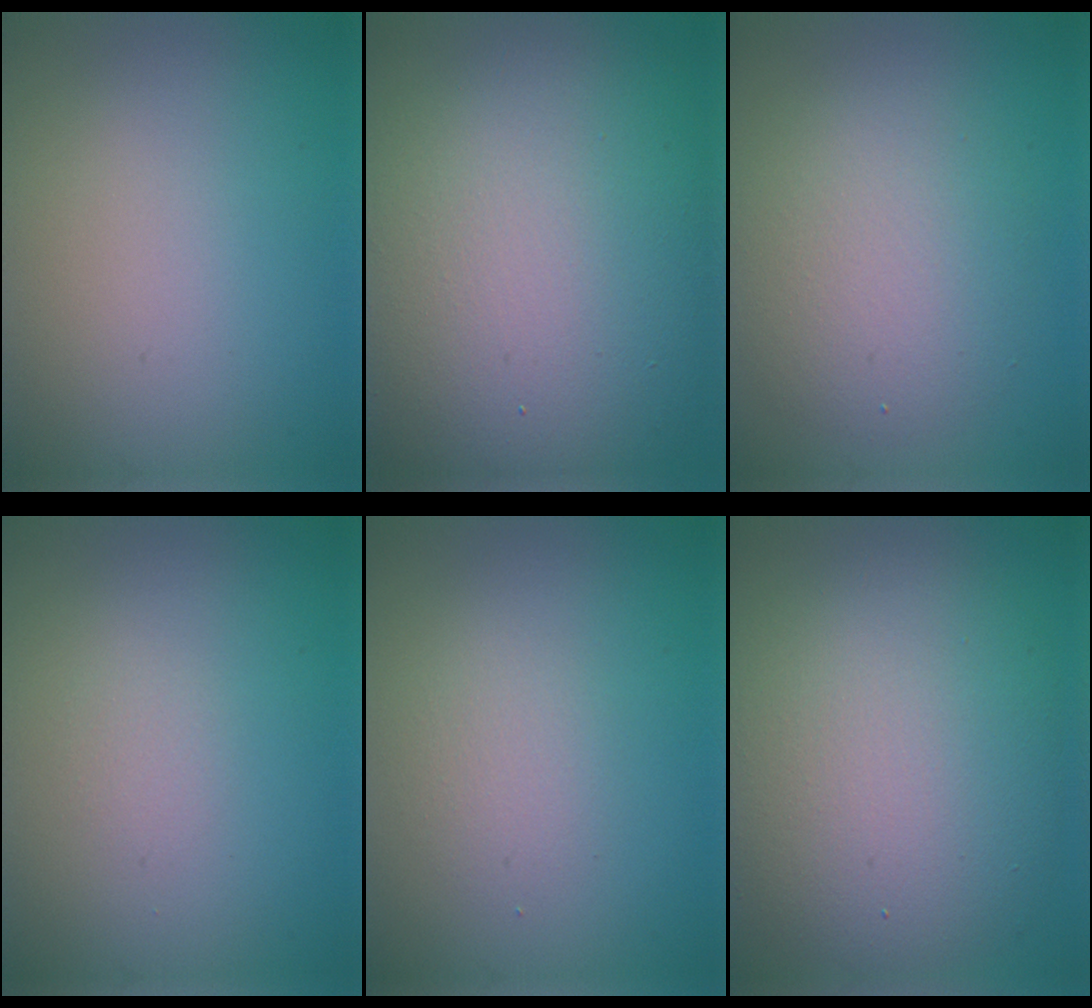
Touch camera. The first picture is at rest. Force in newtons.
{"total": 17.1, "press": 17.0, "slide": 1.3}
{"total": 4.9, "press": 4.8, "slide": 0.4}
{"total": 0.6, "press": 0.6, "slide": 0.1}
{"total": 1.7, "press": 1.6, "slide": 0.1}
{"total": 10.6, "press": 10.6, "slide": 0.7}